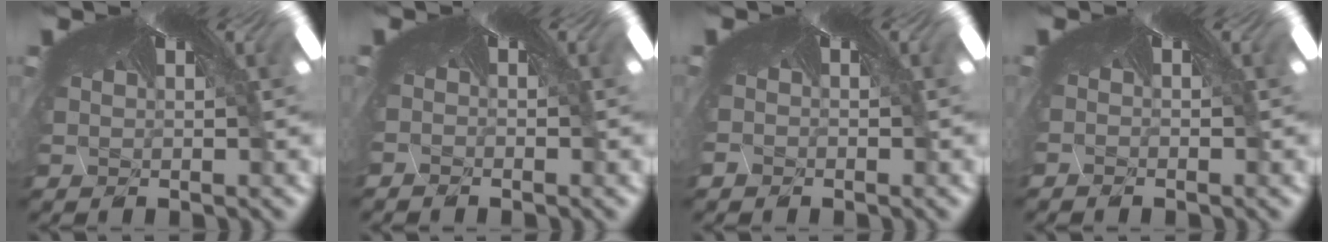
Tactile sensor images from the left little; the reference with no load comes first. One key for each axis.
{"total": 1.6, "fx": -1.3, "fy": -0.8, "fz": -0.4, "tx": 0.011, "ty": -0.011, "tz": -0.013}
{"total": 1.3, "fx": -1.1, "fy": -0.2, "fz": -0.5, "tx": 0.001, "ty": -0.013, "tz": -0.005}
{"total": 1.3, "fx": -0.9, "fy": -0.7, "fz": -0.5, "tx": 0.015, "ty": -0.007, "tz": -0.012}